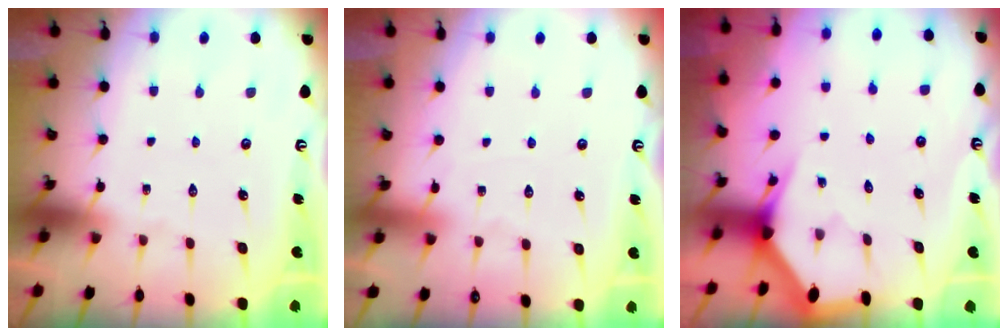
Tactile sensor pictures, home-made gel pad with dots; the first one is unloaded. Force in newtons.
{"total": 1.8, "press": 1.8, "slide": 0.3}
{"total": 3.0, "press": 3.0, "slide": 0.0}